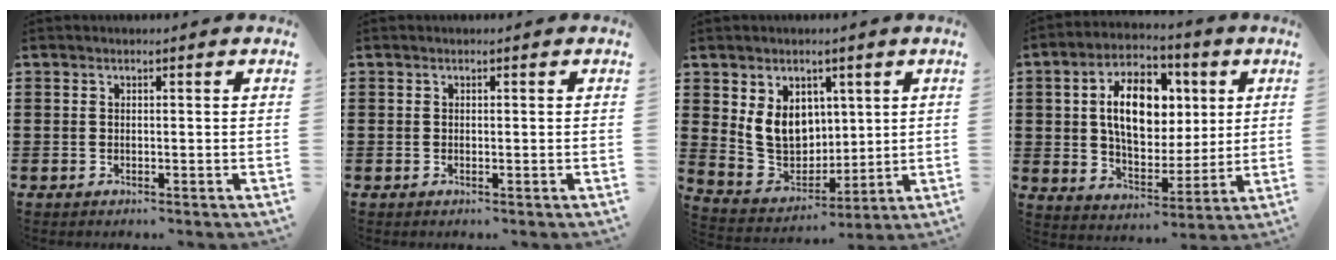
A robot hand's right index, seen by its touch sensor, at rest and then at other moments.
{"total": 0.0}
{"total": 8.9, "force": [2.6, 7.4, 4.2], "torque": [-0.105, -0.001, 0.052]}
{"total": 12.6, "force": [2.6, 7.5, 9.7], "torque": [-0.176, 0.012, 0.043]}